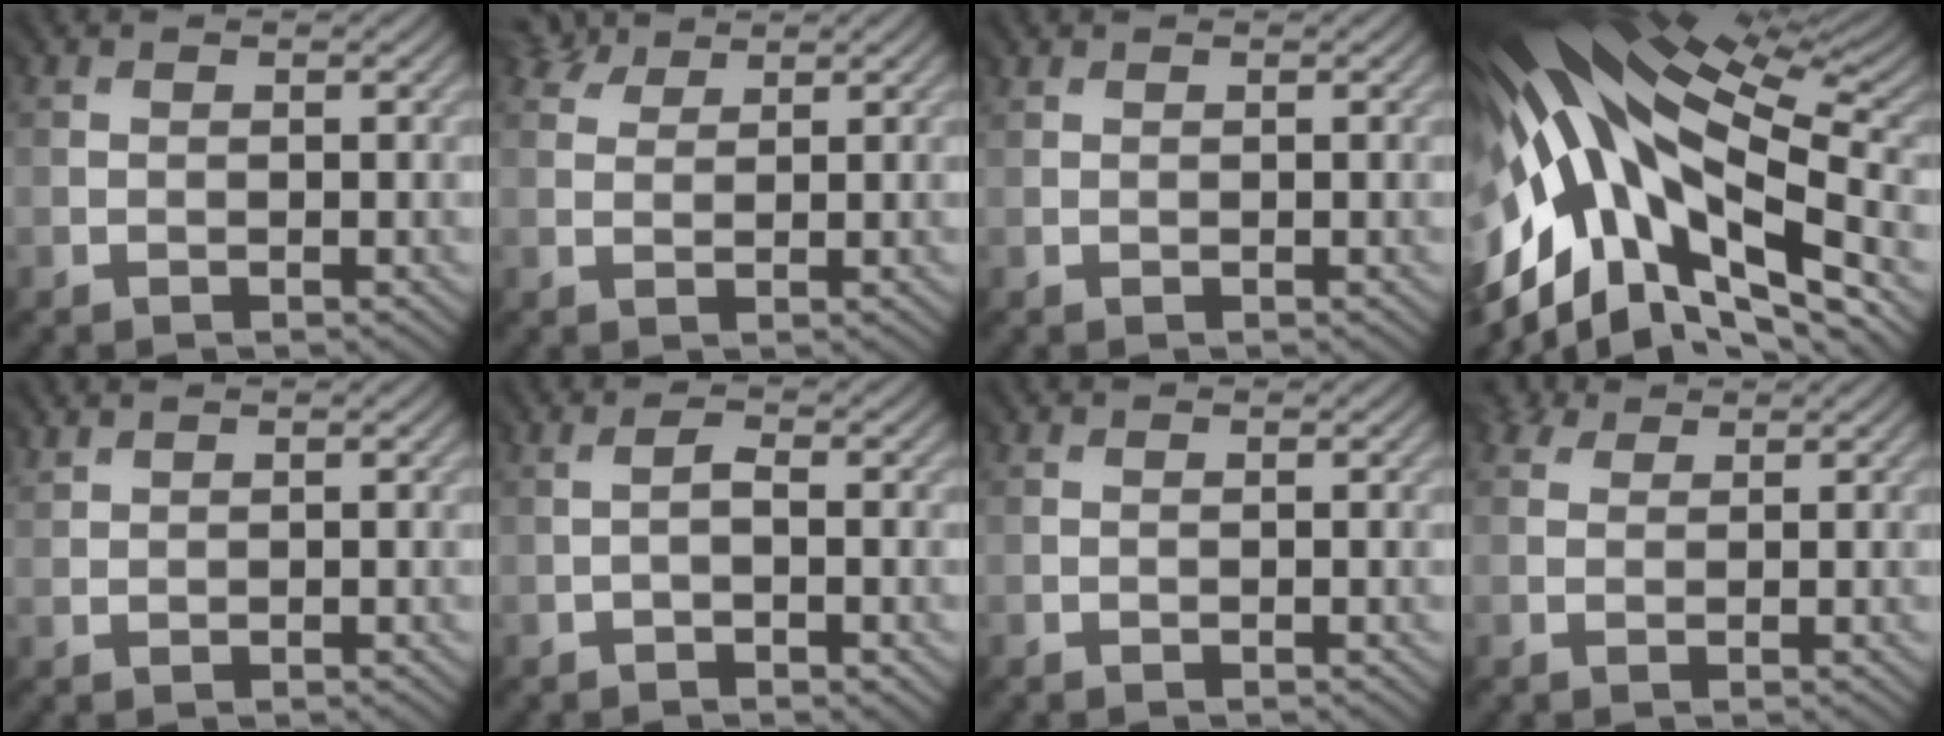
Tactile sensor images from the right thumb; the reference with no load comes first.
{"total": 3.3, "force": [3.0, 1.3, 0.6], "torque": [-0.020, 0.009, 0.058]}
{"total": 0.6, "force": [0.5, 0.3, 0.1], "torque": [-0.004, 0.003, 0.011]}
{"total": 17.7, "force": [-2.4, 8.8, 15.2], "torque": [-0.312, -0.028, -0.028]}
{"total": 1.9, "force": [1.8, 0.4, -0.2], "torque": [-0.007, 0.006, 0.045]}
{"total": 1.7, "force": [-1.1, 0.2, 1.3], "torque": [-0.027, 0.000, -0.016]}
{"total": 0.0}
{"total": 2.4, "force": [1.9, 1.3, 0.6], "torque": [-0.013, 0.008, 0.034]}